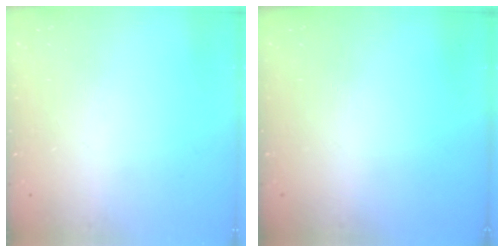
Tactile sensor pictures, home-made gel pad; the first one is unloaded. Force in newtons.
{"total": 0.0}